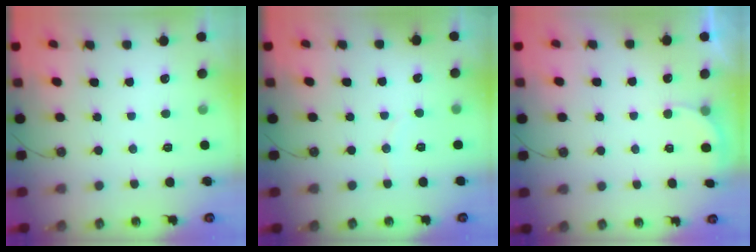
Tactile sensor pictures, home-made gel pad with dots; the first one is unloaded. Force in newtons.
{"total": 2.3, "press": 2.3, "slide": 0.2}
{"total": 2.5, "press": 2.4, "slide": 0.7}